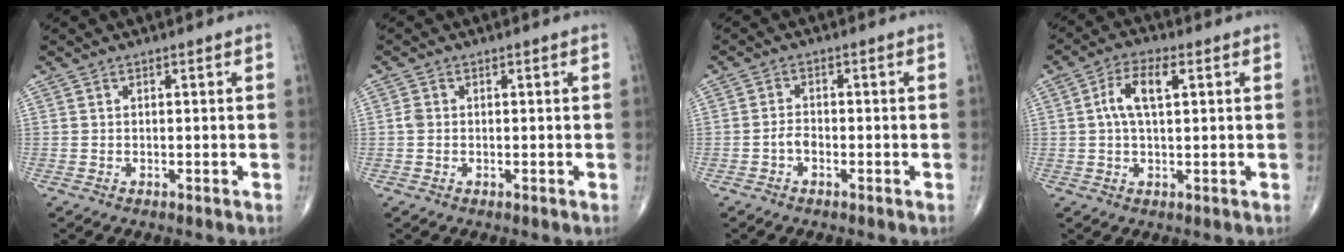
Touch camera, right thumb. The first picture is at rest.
{"total": 1.2, "force": [0.0, 1.0, 0.7], "torque": [-0.011, 0.003, -0.002]}
{"total": 2.0, "force": [-1.0, 1.2, 1.3], "torque": [-0.021, 0.010, -0.022]}
{"total": 6.8, "force": [1.6, 2.9, 5.9], "torque": [-0.123, 0.015, 0.029]}